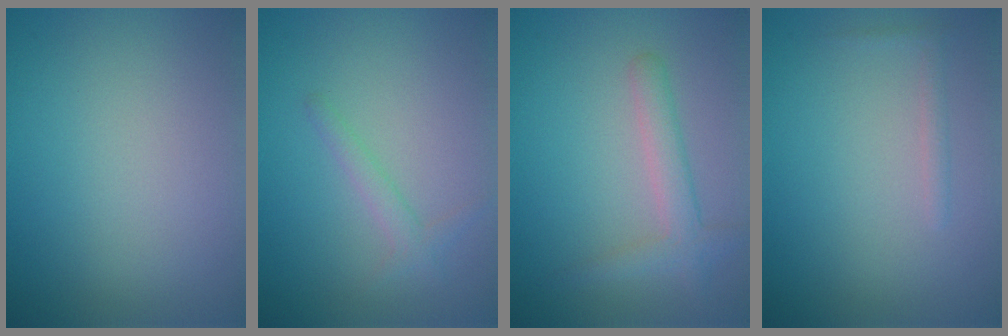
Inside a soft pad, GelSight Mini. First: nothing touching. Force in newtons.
{"total": 1.4, "press": 1.4, "slide": 0.1}
{"total": 2.6, "press": 2.6, "slide": 0.2}
{"total": 0.8, "press": 0.8, "slide": 0.0}